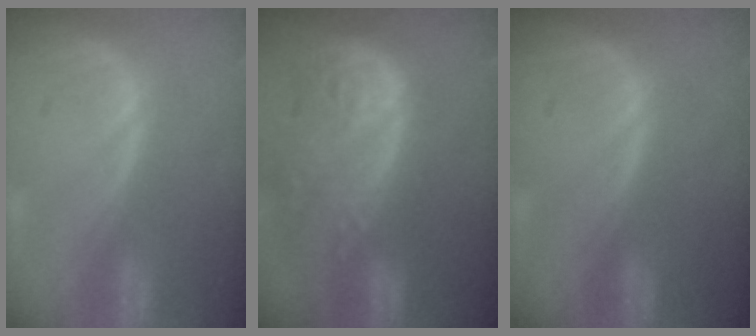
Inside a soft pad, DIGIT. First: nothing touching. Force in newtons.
{"total": 14.1, "press": 11.6, "slide": 8.1}
{"total": 0.0}